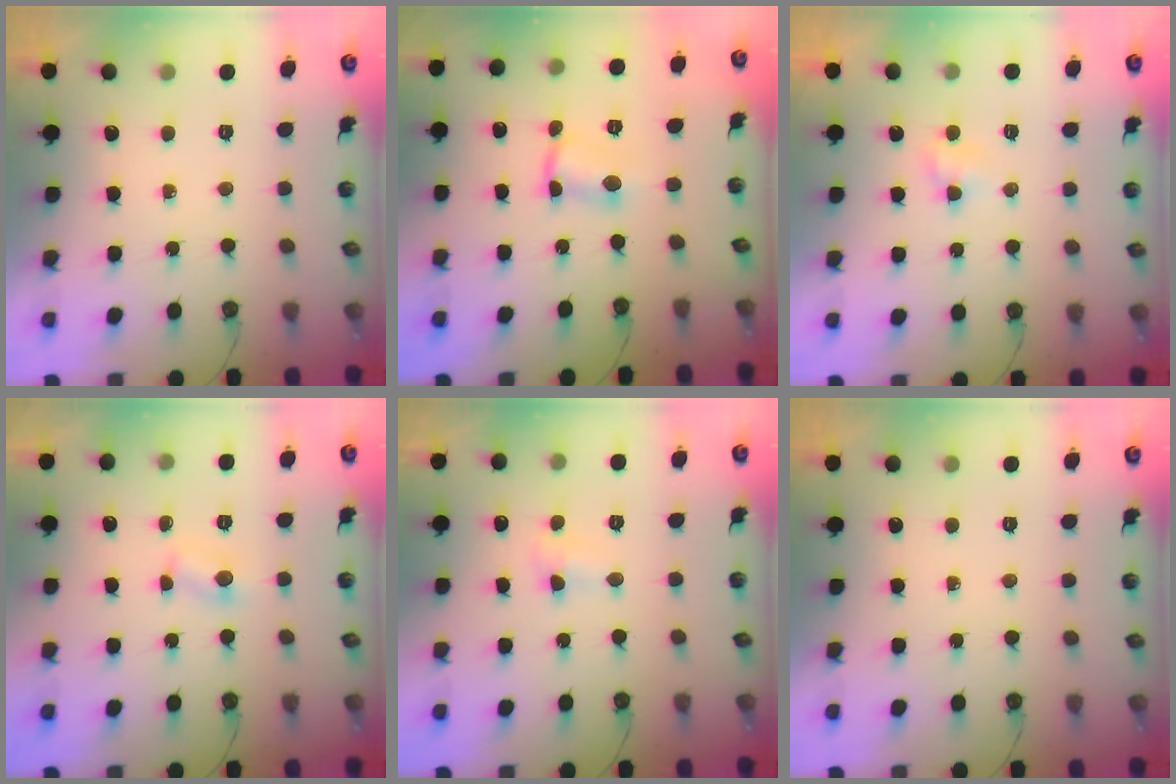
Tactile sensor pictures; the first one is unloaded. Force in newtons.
{"total": 2.9, "press": 1.4, "slide": 2.5}
{"total": 2.6, "press": 2.6, "slide": 0.3}
{"total": 2.5, "press": 2.5, "slide": 0.3}
{"total": 5.1, "press": 5.1, "slide": 0.7}
{"total": 0.0}